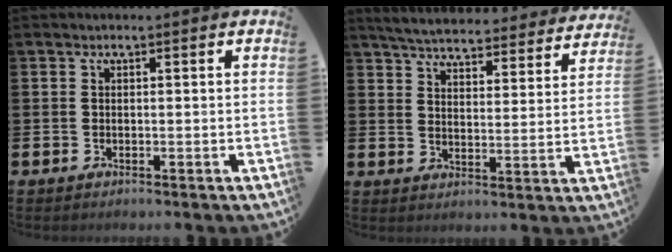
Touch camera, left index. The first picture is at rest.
{"total": 5.5, "force": [5.4, 0.7, 1.2], "torque": [-0.042, -0.042, 0.091]}